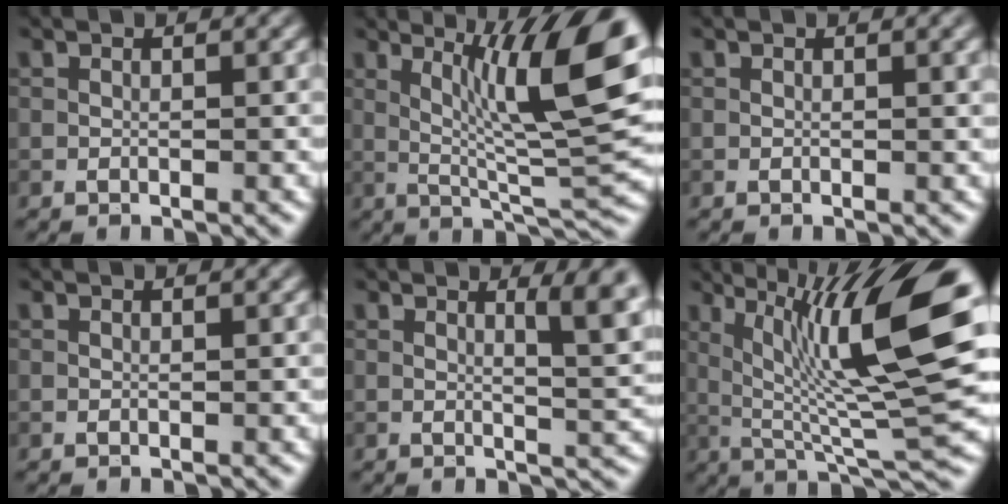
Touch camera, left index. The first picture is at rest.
{"total": 11.4, "force": [3.2, 2.1, 10.8], "torque": [-0.157, 0.005, 0.058]}
{"total": 1.0, "force": [0.4, 0.4, 0.9], "torque": [-0.005, 0.003, 0.003]}
{"total": 0.0}
{"total": 4.0, "force": [1.3, 0.9, 3.7], "torque": [-0.043, -0.001, 0.021]}
{"total": 12.5, "force": [3.1, 2.6, 11.8], "torque": [-0.189, 0.010, 0.060]}